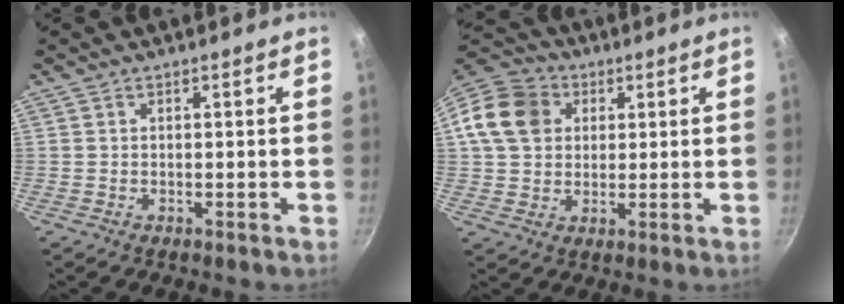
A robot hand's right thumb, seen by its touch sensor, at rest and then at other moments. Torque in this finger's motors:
{"motor_torque": [0.02, 0.32, 0.06, 0.13, 0.18]}